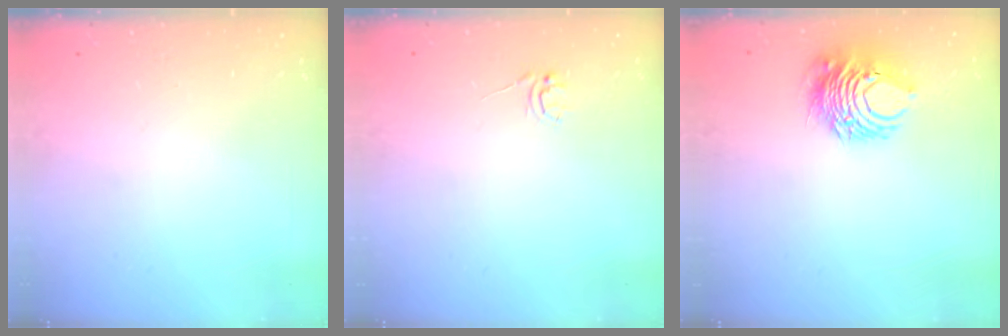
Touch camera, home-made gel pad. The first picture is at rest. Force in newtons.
{"total": 2.5, "press": 2.5, "slide": 0.2}
{"total": 8.4, "press": 8.4, "slide": 0.4}